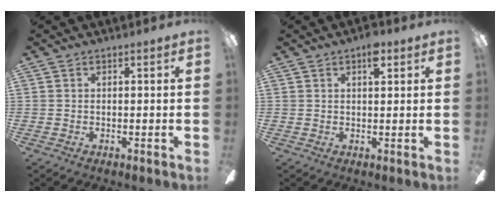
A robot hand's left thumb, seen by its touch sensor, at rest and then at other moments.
{"total": 4.0, "force": [2.4, 1.7, 2.7], "torque": [-0.026, -0.008, 0.035]}